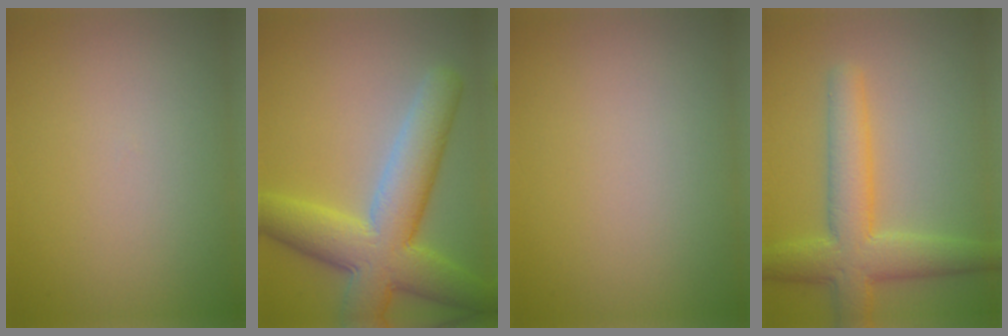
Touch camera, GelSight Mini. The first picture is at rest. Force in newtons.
{"total": 9.1, "press": 9.1, "slide": 0.3}
{"total": 0.0}
{"total": 6.1, "press": 6.1, "slide": 0.1}